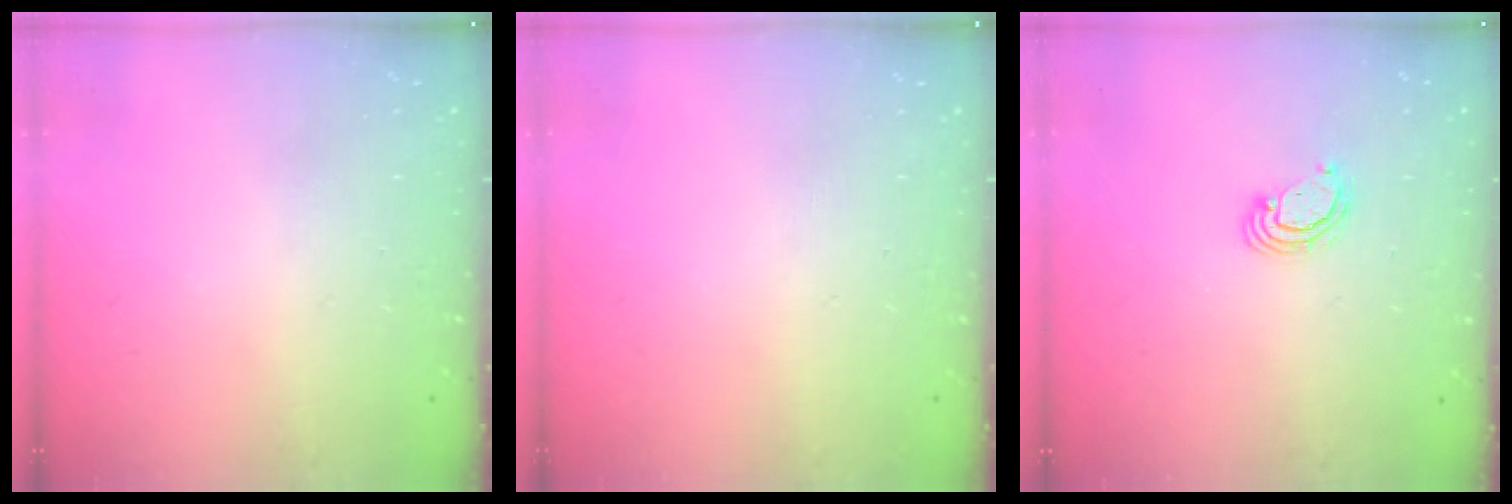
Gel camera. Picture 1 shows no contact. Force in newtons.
{"total": 0.0}
{"total": 2.5, "press": 2.5, "slide": 0.2}